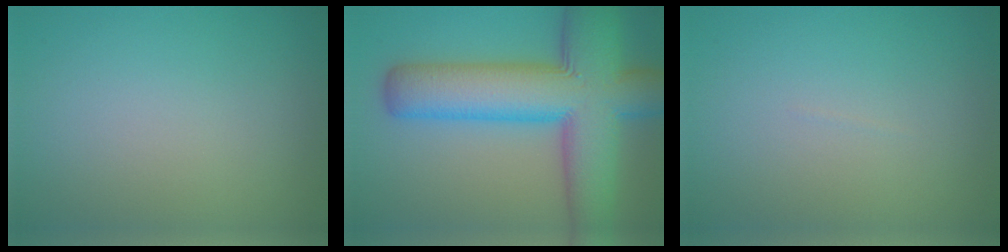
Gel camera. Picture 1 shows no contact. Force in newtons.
{"total": 12.7, "press": 12.7, "slide": 0.5}
{"total": 0.0}